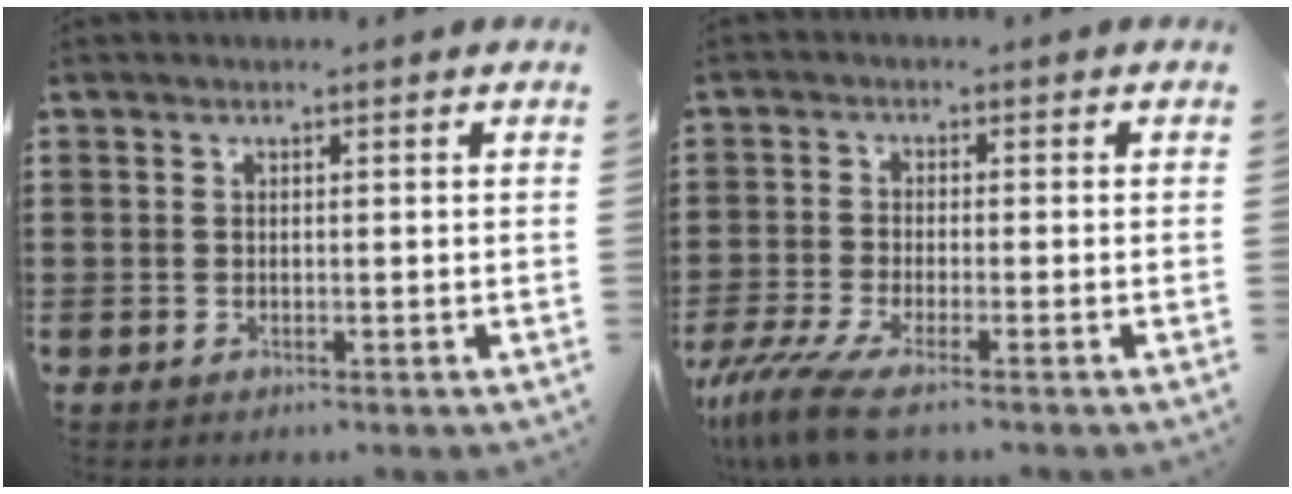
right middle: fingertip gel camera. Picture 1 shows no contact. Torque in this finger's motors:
{"motor_torque": [1.57, -0.39, 0.36, 0.07]}